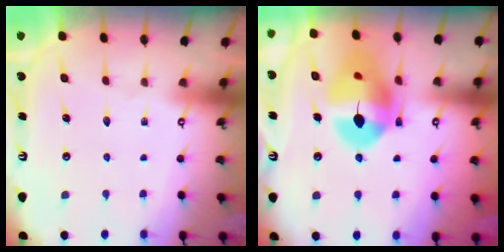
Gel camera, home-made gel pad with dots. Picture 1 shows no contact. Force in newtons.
{"total": 15.4, "press": 15.3, "slide": 1.7}